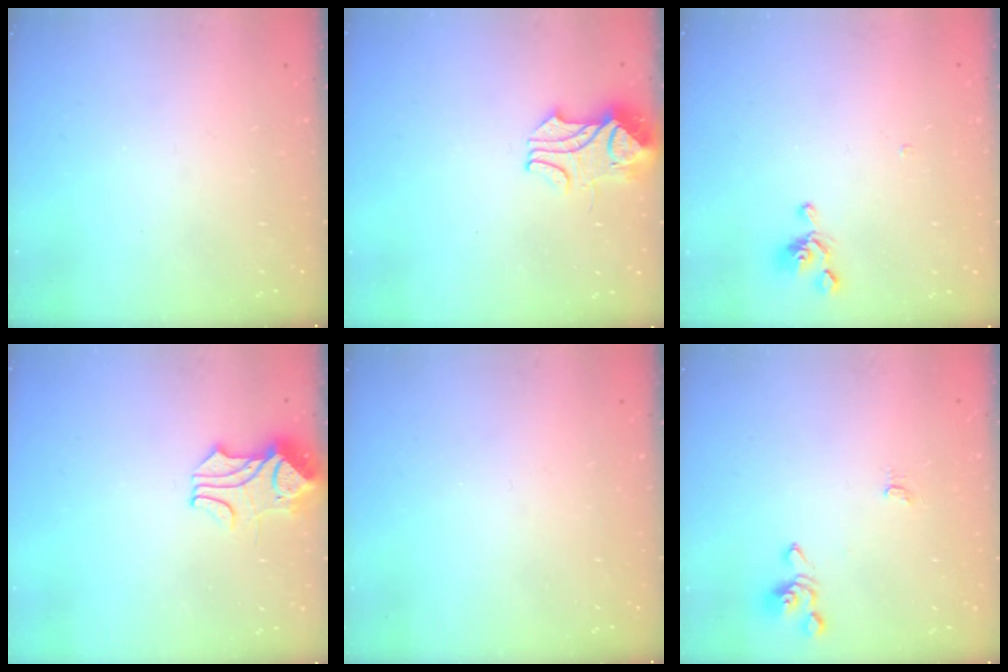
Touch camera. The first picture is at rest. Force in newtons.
{"total": 2.4, "press": 2.3, "slide": 0.8}
{"total": 0.8, "press": 0.7, "slide": 0.5}
{"total": 1.7, "press": 1.3, "slide": 1.1}
{"total": 0.0}
{"total": 0.6, "press": 0.4, "slide": 0.4}